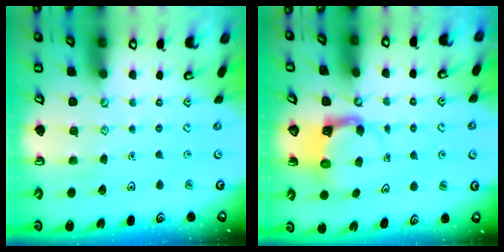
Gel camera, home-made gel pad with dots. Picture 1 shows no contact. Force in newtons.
{"total": 3.7, "press": 3.6, "slide": 0.6}